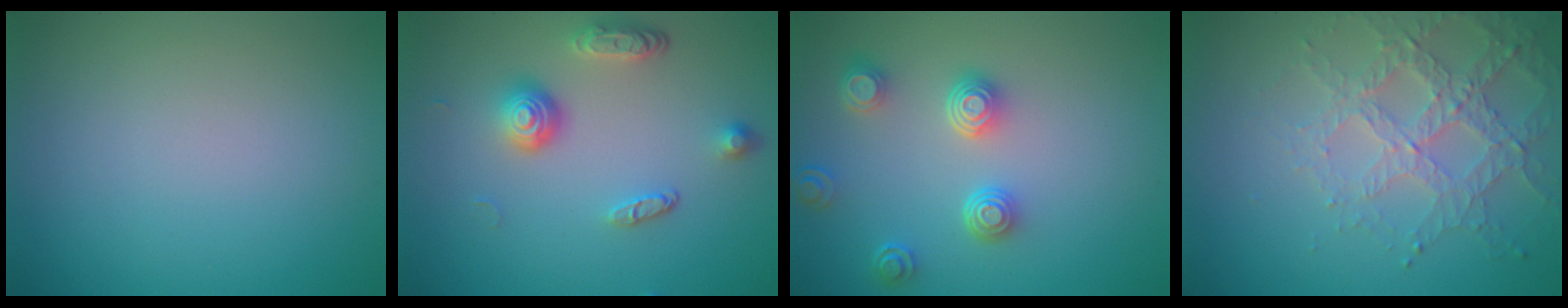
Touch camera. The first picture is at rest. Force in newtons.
{"total": 3.7, "press": 2.7, "slide": 2.6}
{"total": 3.9, "press": 3.1, "slide": 2.3}
{"total": 3.6, "press": 3.6, "slide": 0.8}